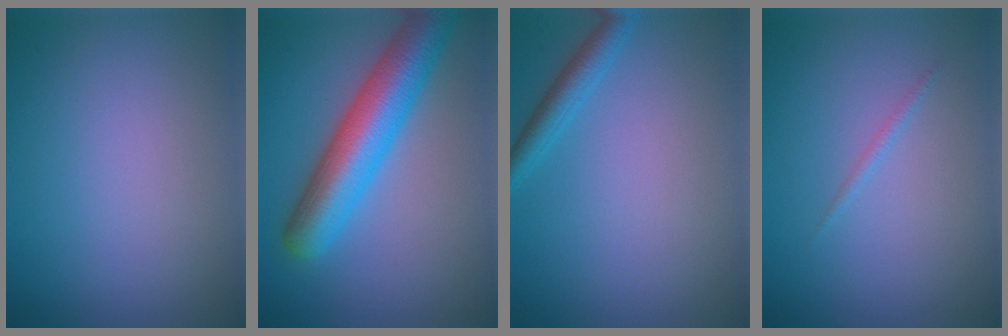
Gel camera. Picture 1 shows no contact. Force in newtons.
{"total": 7.8, "press": 7.8, "slide": 0.3}
{"total": 2.2, "press": 2.2, "slide": 0.1}
{"total": 0.6, "press": 0.6, "slide": 0.1}